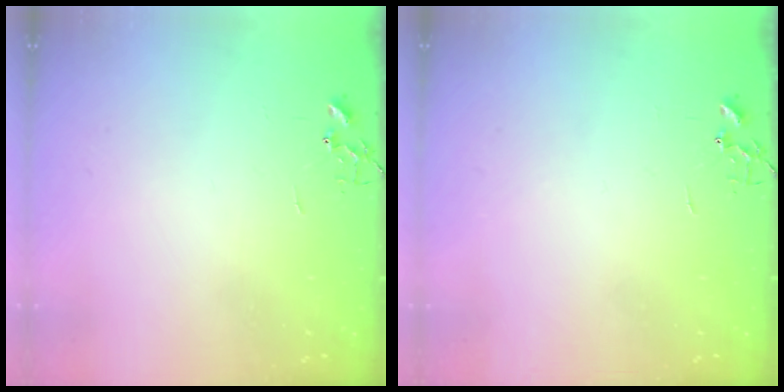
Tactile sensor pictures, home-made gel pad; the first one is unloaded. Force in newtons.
{"total": 0.0}